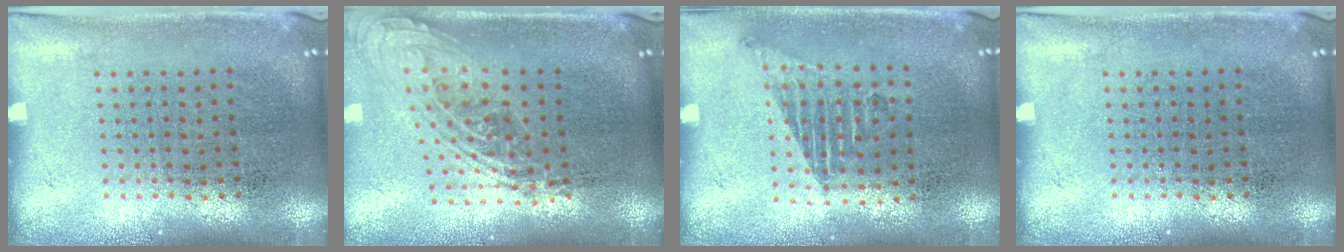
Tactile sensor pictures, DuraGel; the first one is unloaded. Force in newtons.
{"total": 2.1, "press": 1.6, "slide": 1.4}
{"total": 1.2, "press": 1.0, "slide": 0.6}
{"total": 0.0}